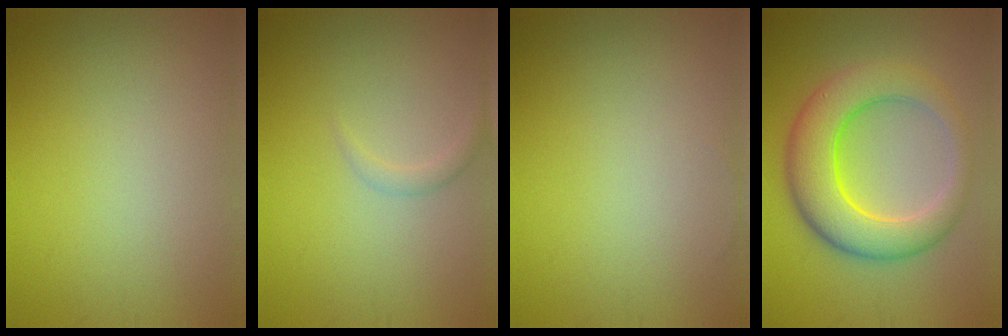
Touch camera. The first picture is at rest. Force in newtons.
{"total": 1.0, "press": 1.0, "slide": 0.1}
{"total": 0.0}
{"total": 7.9, "press": 7.9, "slide": 0.0}